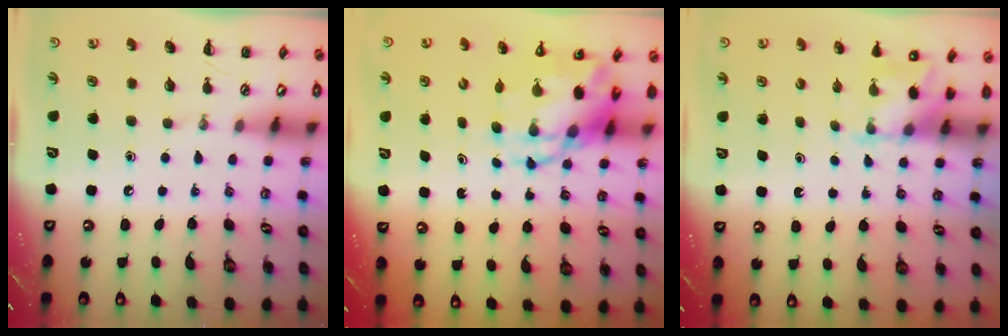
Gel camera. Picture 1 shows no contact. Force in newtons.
{"total": 7.1, "press": 6.8, "slide": 1.9}
{"total": 2.1, "press": 2.0, "slide": 0.7}